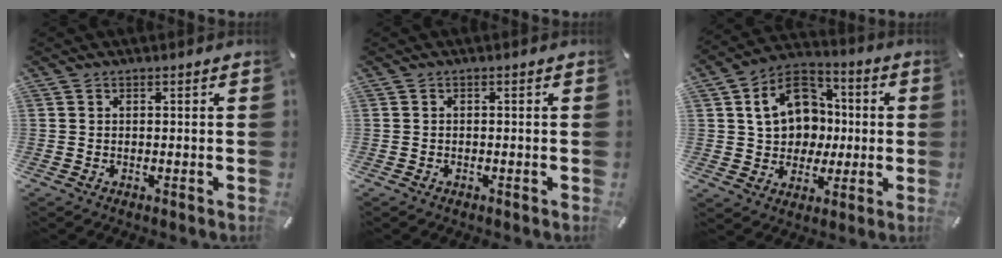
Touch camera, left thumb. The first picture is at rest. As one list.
[{"total": 0.5, "force": [-0.4, 0.4, 0.2], "torque": [-0.002, 0.002, -0.009]}, {"total": 15.1, "force": [1.6, 13.1, 7.4], "torque": [-0.125, 0.014, 0.035]}]